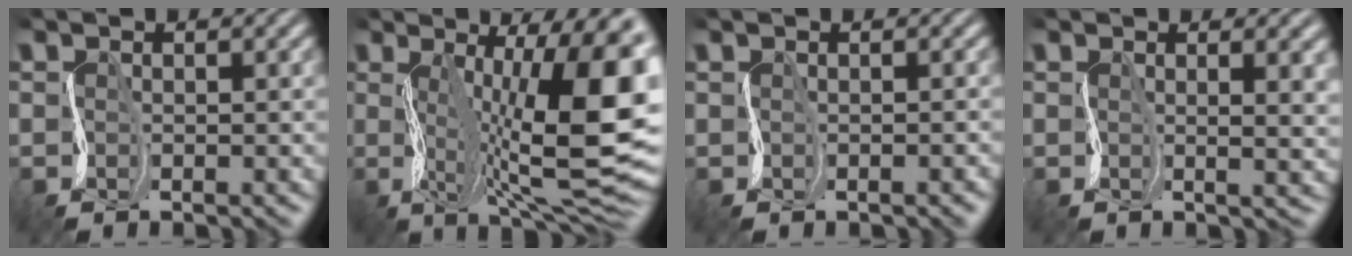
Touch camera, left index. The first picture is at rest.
{"total": 15.9, "force": [0.8, 5.2, 15.0], "torque": [-0.189, 0.006, 0.023]}
{"total": 1.5, "force": [-0.3, 0.8, 1.2], "torque": [0.006, 0.007, 0.003]}
{"total": 4.5, "force": [1.0, 2.1, 3.9], "torque": [-0.019, 0.005, 0.016]}